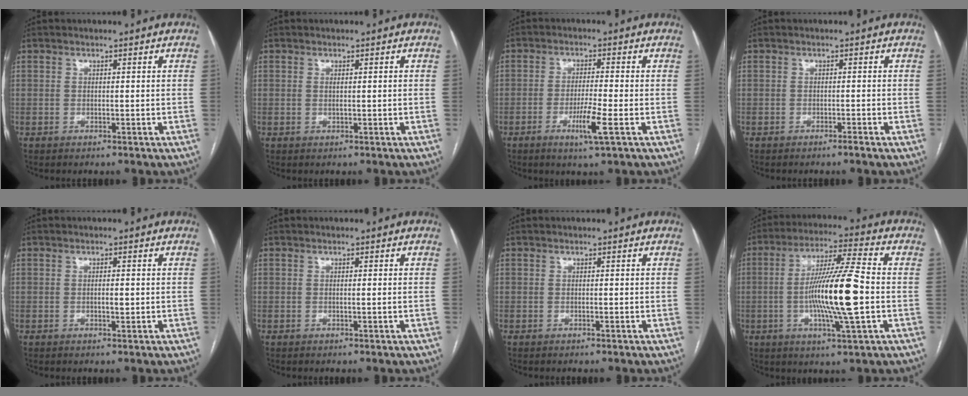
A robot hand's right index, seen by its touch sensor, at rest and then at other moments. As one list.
[{"total": 0.9, "force": [0.0, 0.1, 0.9], "torque": [-0.019, -0.002, 0.003]}, {"total": 5.4, "force": [-2.2, -0.3, 4.9], "torque": [-0.092, -0.012, -0.040]}, {"total": 0.9, "force": [-0.7, -0.2, 0.5], "torque": [-0.008, 0.001, -0.012]}, {"total": 1.4, "force": [-0.2, 0.3, 1.4], "torque": [-0.024, 0.000, -0.003]}, {"total": 0.7, "force": [-0.1, -0.2, 0.7], "torque": [-0.009, 0.000, -0.001]}, {"total": 0.0}, {"total": 14.4, "force": [-1.8, 0.1, 14.3], "torque": [-0.262, -0.002, -0.039]}]